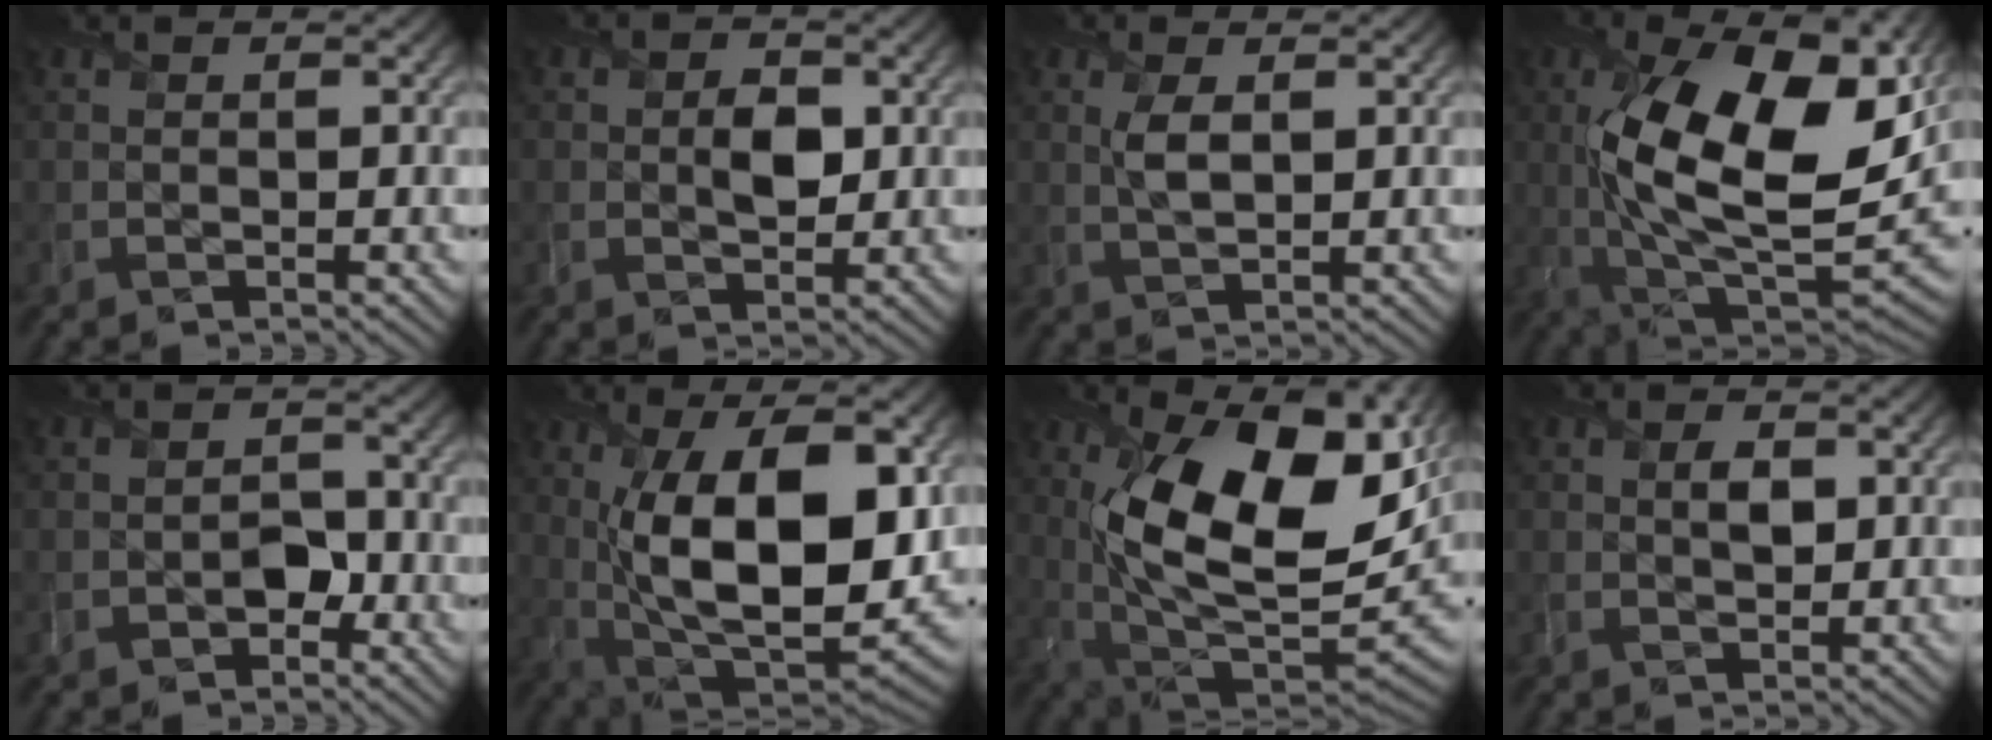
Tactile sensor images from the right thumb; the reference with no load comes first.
{"total": 3.1, "force": [0.1, 2.1, 2.3], "torque": [-0.041, -0.006, -0.002]}
{"total": 3.0, "force": [0.9, 1.2, 2.6], "torque": [-0.064, 0.001, 0.017]}
{"total": 18.8, "force": [3.2, 8.9, 16.3], "torque": [-0.300, -0.009, 0.050]}
{"total": 2.9, "force": [-1.6, 2.1, 1.2], "torque": [-0.013, -0.001, -0.032]}
{"total": 16.8, "force": [2.2, 8.3, 14.5], "torque": [-0.247, -0.015, 0.041]}
{"total": 18.1, "force": [5.0, 8.9, 14.9], "torque": [-0.255, -0.008, 0.083]}
{"total": 2.1, "force": [0.3, 1.3, 1.6], "torque": [-0.031, -0.004, 0.005]}